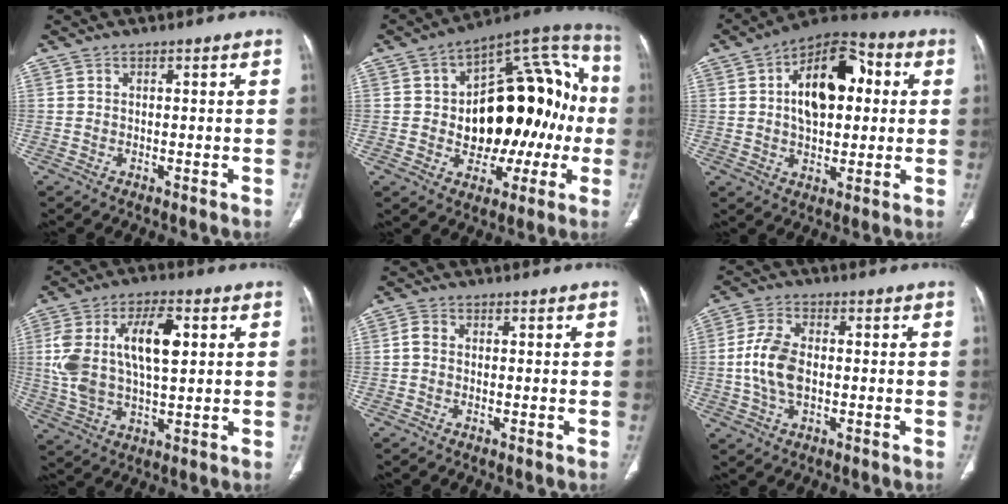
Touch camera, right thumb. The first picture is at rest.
{"total": 25.8, "force": [-1.1, 15.1, 20.8], "torque": [-0.244, 0.051, -0.007]}
{"total": 16.8, "force": [2.9, 9.8, 13.4], "torque": [-0.171, 0.021, 0.039]}
{"total": 15.6, "force": [3.0, 7.7, 13.3], "torque": [-0.253, 0.011, 0.058]}
{"total": 1.9, "force": [-0.3, 1.3, 1.3], "torque": [-0.024, 0.006, -0.014]}
{"total": 8.5, "force": [-0.7, 5.0, 6.8], "torque": [-0.139, 0.011, -0.017]}